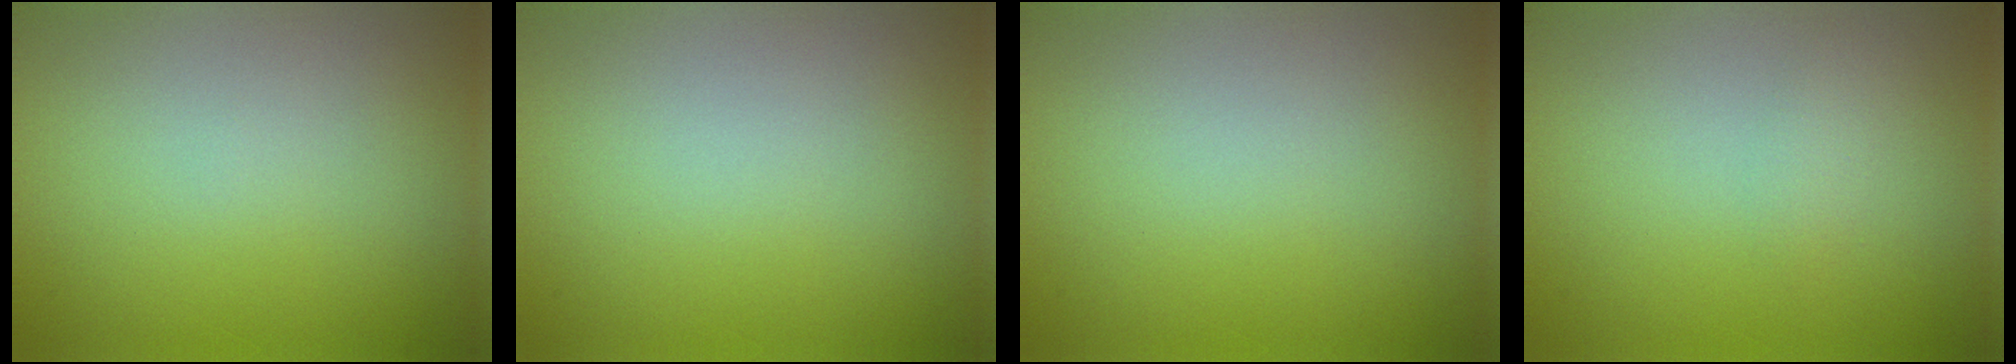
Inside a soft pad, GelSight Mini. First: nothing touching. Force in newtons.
{"total": 0.0}
{"total": 0.0}
{"total": 2.1, "press": 2.1, "slide": 0.2}